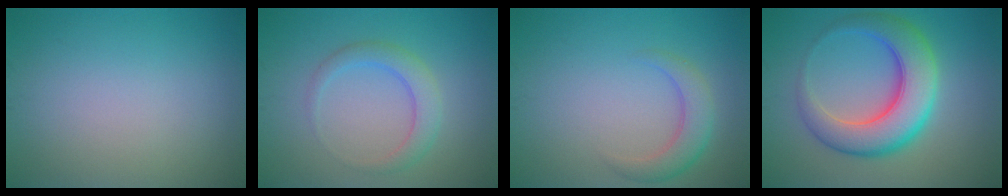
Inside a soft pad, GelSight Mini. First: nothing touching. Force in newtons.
{"total": 2.8, "press": 2.8, "slide": 0.1}
{"total": 2.9, "press": 2.9, "slide": 0.2}
{"total": 8.1, "press": 8.1, "slide": 0.1}